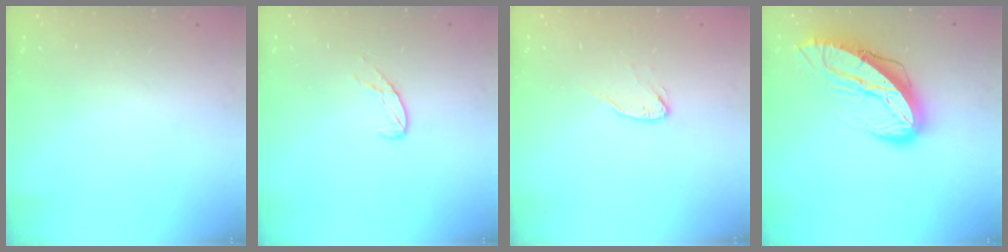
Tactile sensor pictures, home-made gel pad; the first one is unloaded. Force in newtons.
{"total": 6.0, "press": 5.9, "slide": 0.4}
{"total": 3.5, "press": 3.4, "slide": 0.4}
{"total": 12.4, "press": 12.3, "slide": 1.3}